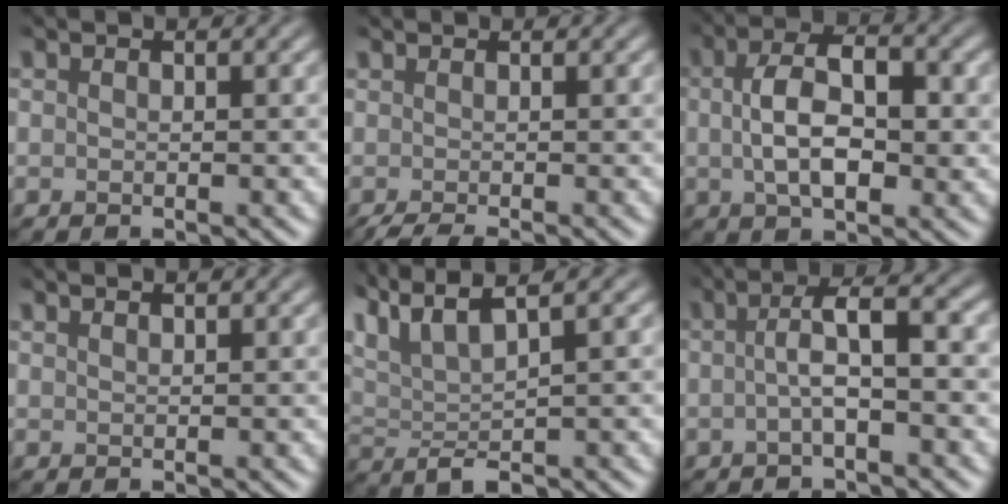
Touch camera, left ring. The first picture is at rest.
{"total": 1.7, "force": [-1.2, 0.1, 1.2], "torque": [-0.023, -0.003, -0.021]}
{"total": 6.7, "force": [0.2, 3.2, 5.9], "torque": [-0.110, 0.006, 0.001]}
{"total": 0.7, "force": [0.7, -0.1, 0.1], "torque": [-0.008, 0.002, 0.016]}
{"total": 6.5, "force": [4.4, 1.3, 4.6], "torque": [-0.100, 0.023, 0.081]}
{"total": 3.7, "force": [-0.4, 0.5, 3.7], "torque": [-0.069, 0.013, -0.009]}